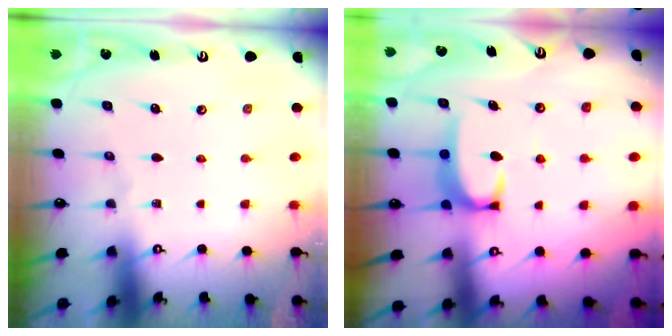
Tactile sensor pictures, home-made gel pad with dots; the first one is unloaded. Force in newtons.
{"total": 3.7, "press": 3.6, "slide": 0.5}